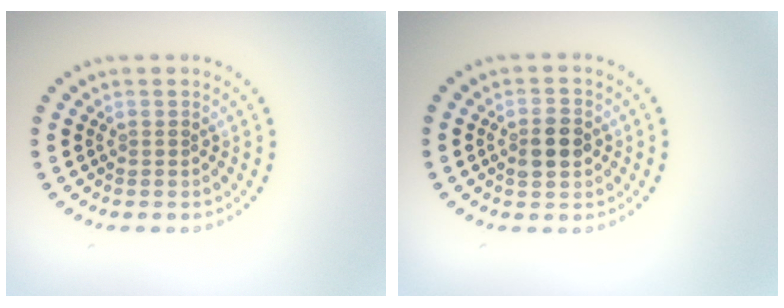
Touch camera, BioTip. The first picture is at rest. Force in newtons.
{"total": 2.9, "press": 2.9, "slide": 0.2}